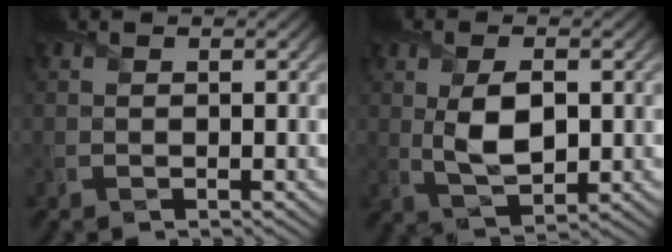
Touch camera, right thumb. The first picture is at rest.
{"total": 6.2, "force": [0.4, 3.2, 5.3], "torque": [-0.113, -0.006, 0.012]}